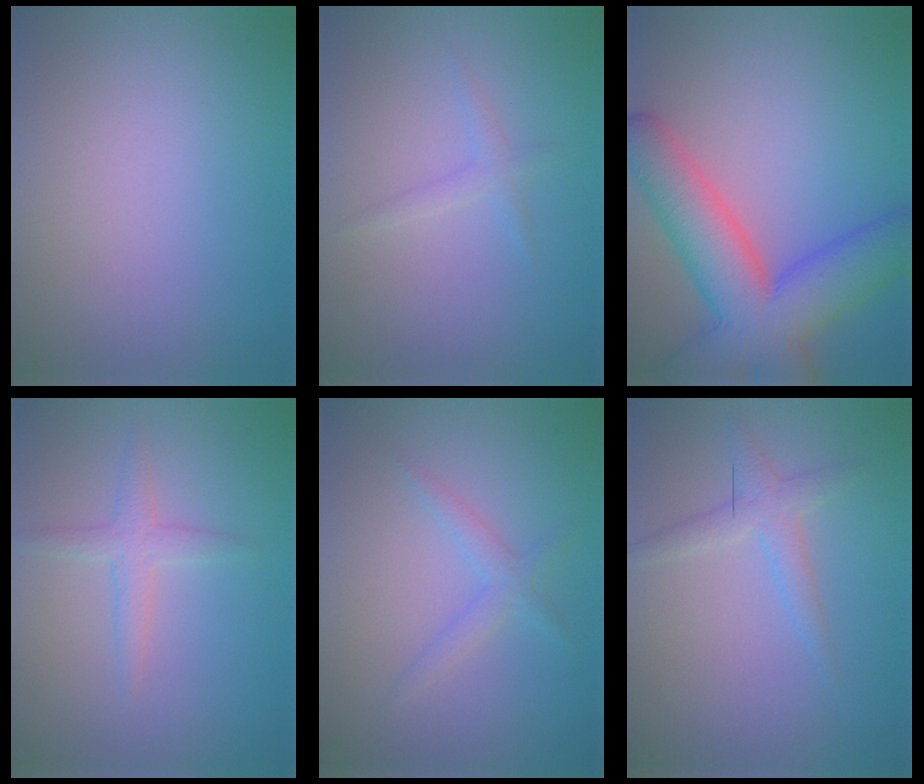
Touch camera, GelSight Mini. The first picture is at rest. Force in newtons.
{"total": 1.2, "press": 1.2, "slide": 0.0}
{"total": 10.4, "press": 10.4, "slide": 0.4}
{"total": 2.0, "press": 2.0, "slide": 0.2}
{"total": 1.7, "press": 1.7, "slide": 0.1}
{"total": 2.1, "press": 2.1, "slide": 0.1}